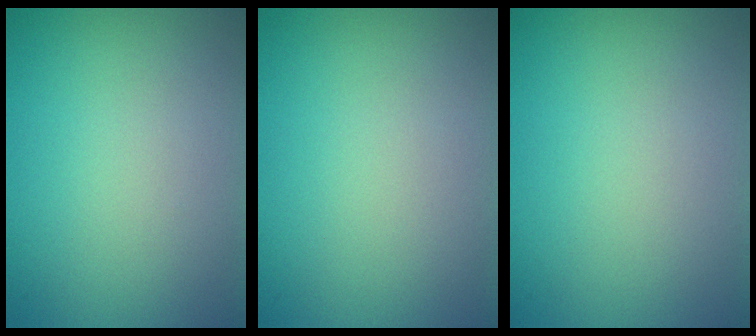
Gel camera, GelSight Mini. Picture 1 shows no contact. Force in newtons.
{"total": 0.0}
{"total": 0.0}